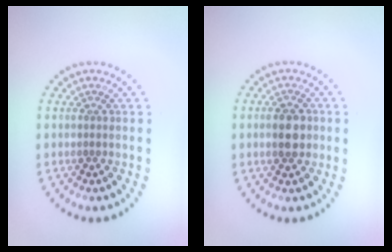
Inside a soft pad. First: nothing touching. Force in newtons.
{"total": 3.0, "press": 3.0, "slide": 0.1}